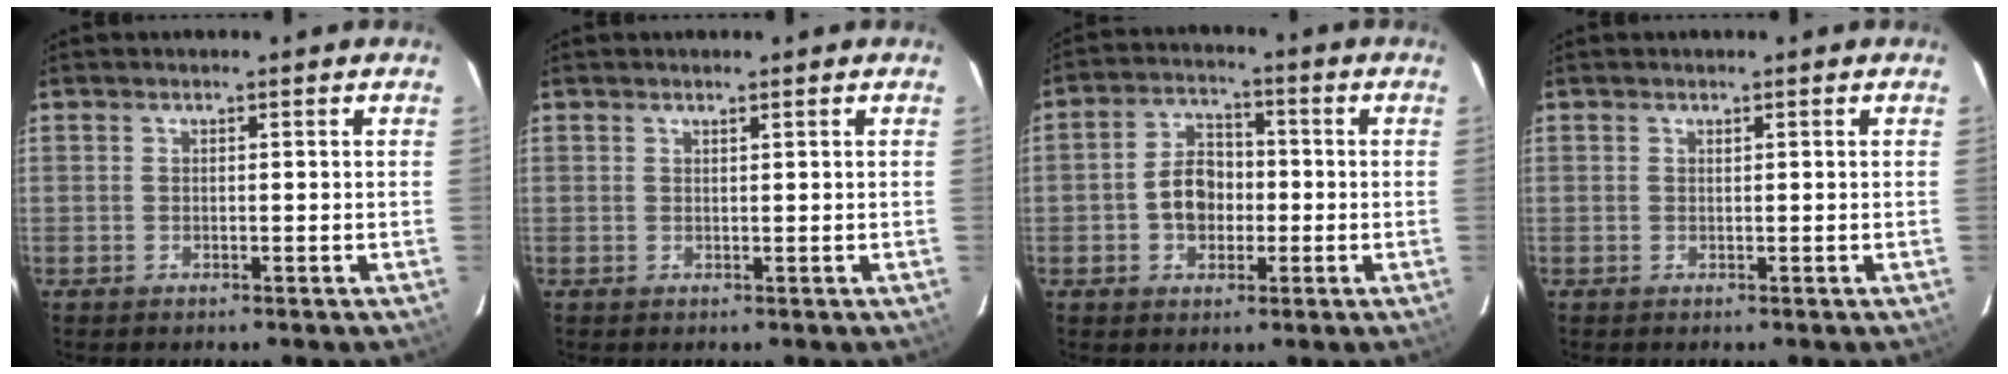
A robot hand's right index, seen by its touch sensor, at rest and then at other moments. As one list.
[{"total": 0.5, "force": [0.5, -0.1, 0.2], "torque": [-0.007, -0.003, 0.008]}, {"total": 7.2, "force": [-1.3, 5.5, 4.6], "torque": [-0.088, 0.020, -0.016]}, {"total": 0.0}]